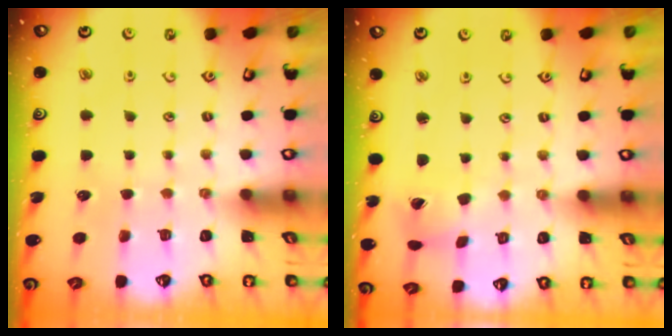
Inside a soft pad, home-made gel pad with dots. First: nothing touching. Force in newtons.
{"total": 2.4, "press": 2.4, "slide": 0.3}